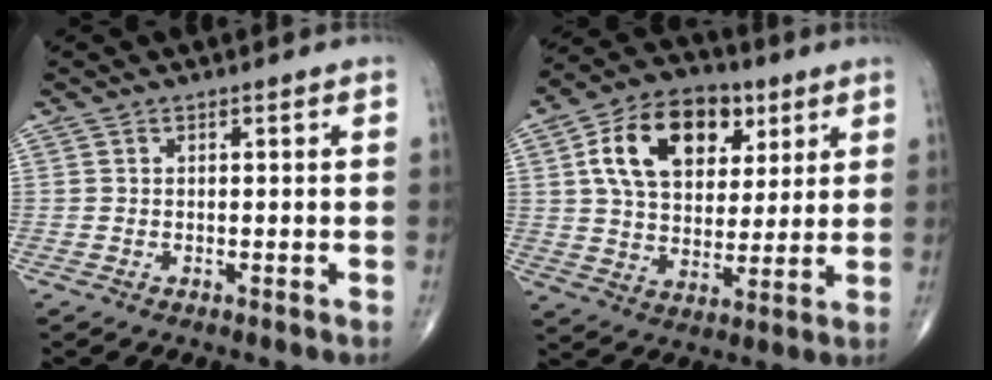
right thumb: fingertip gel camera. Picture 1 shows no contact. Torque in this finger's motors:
{"motor_torque": [0.55, 3.26, 1.30, 0.51, 0.13]}